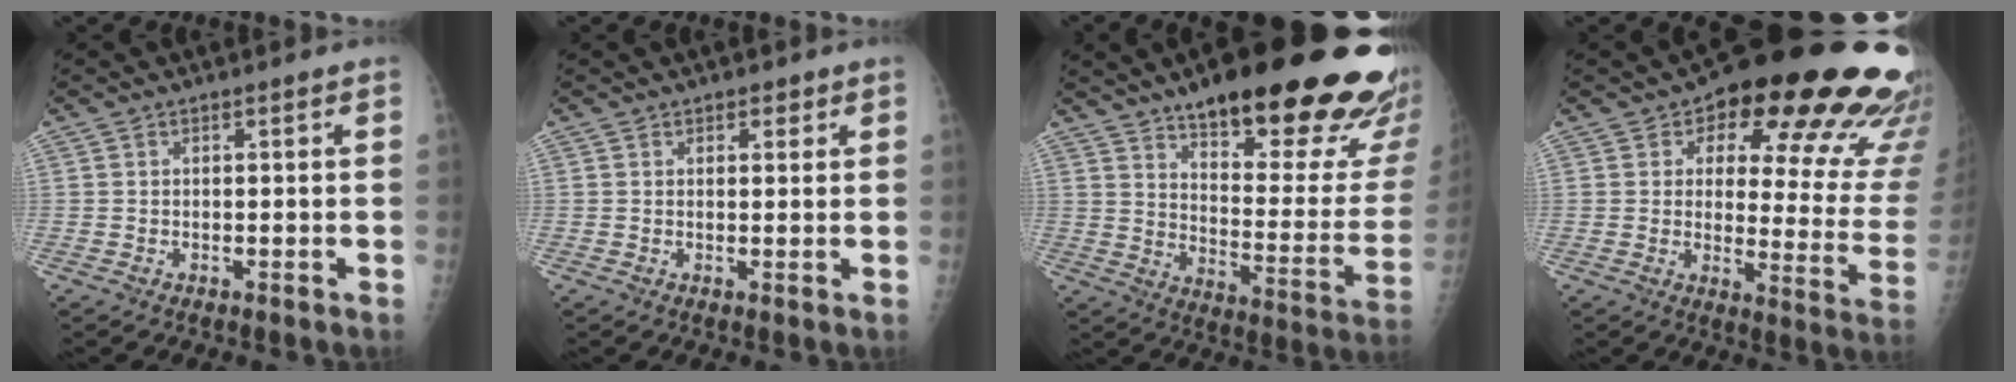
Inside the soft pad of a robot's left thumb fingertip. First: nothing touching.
{"total": 1.7, "force": [1.1, 1.0, 0.8], "torque": [0.003, -0.004, 0.011]}
{"total": 31.9, "force": [21.1, 8.7, 22.2], "torque": [-0.233, -0.083, 0.293]}
{"total": 25.1, "force": [14.5, 10.7, 17.4], "torque": [-0.173, -0.060, 0.176]}